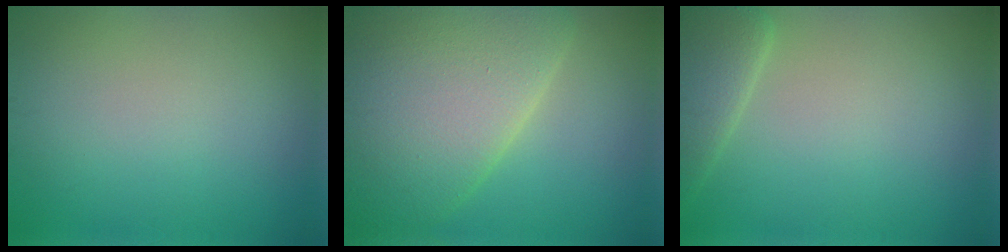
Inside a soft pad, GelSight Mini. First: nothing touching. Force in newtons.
{"total": 11.4, "press": 11.4, "slide": 0.5}
{"total": 3.4, "press": 3.4, "slide": 0.2}